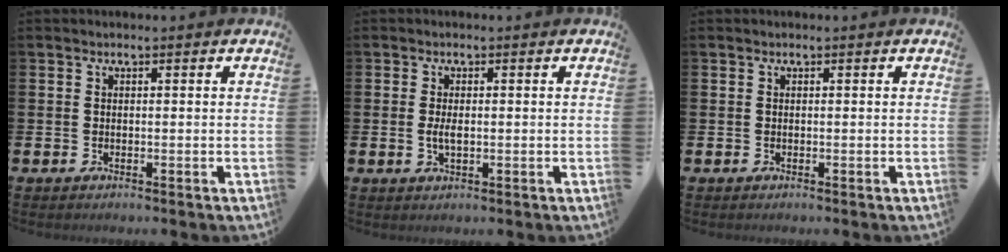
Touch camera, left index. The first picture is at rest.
{"total": 2.0, "force": [0.0, 0.9, 1.8], "torque": [-0.027, -0.002, -0.004]}
{"total": 0.0}